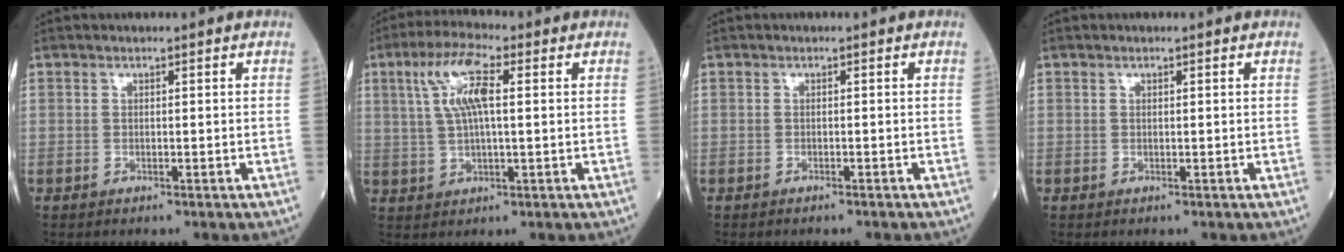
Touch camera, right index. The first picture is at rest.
{"total": 8.1, "force": [2.4, 1.6, 7.5], "torque": [-0.156, 0.015, 0.046]}
{"total": 0.9, "force": [-0.9, 0.1, 0.3], "torque": [-0.008, -0.001, -0.011]}
{"total": 0.0}